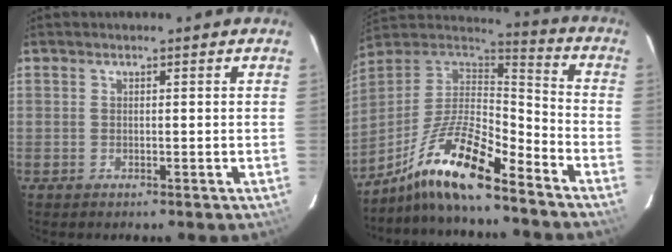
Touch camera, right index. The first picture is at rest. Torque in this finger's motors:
{"motor_torque": [1.13, -1.01, 0.92, 0.21]}